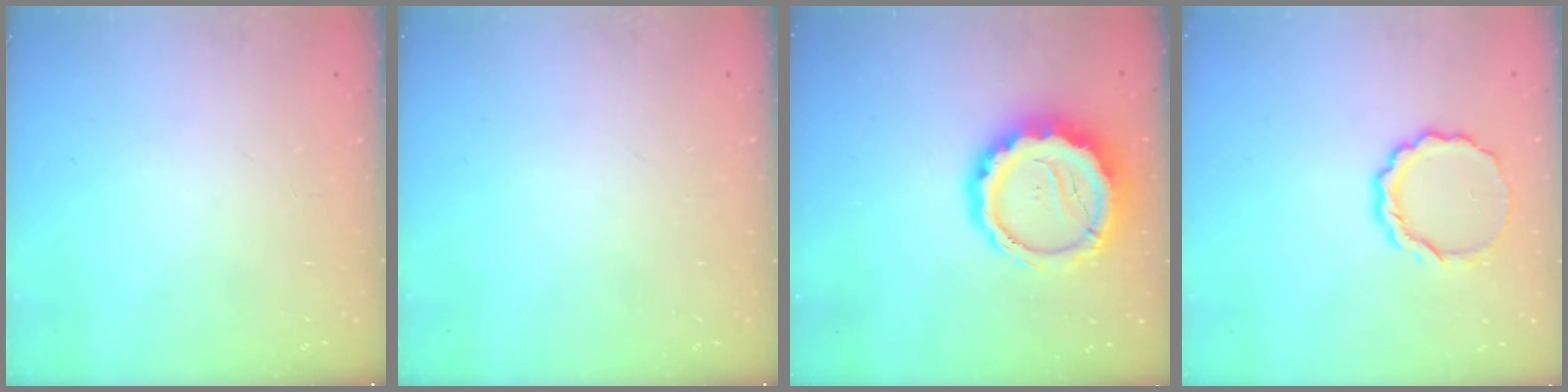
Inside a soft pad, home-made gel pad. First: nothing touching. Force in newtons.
{"total": 0.0}
{"total": 13.4, "press": 13.0, "slide": 3.1}
{"total": 8.6, "press": 8.5, "slide": 1.2}